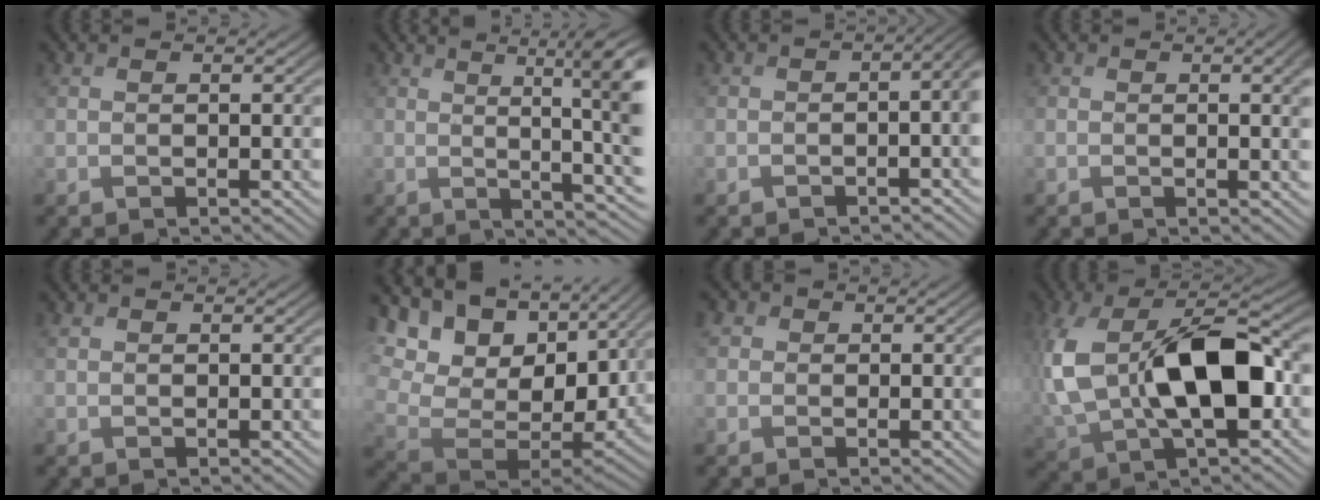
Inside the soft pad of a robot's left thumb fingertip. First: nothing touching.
{"total": 10.9, "force": [1.9, 2.4, 10.5], "torque": [-0.141, 0.010, 0.037]}
{"total": 3.0, "force": [-1.5, 0.9, 2.4], "torque": [-0.033, 0.000, -0.024]}
{"total": 3.6, "force": [0.2, 1.0, 3.5], "torque": [-0.047, -0.001, 0.003]}
{"total": 0.5, "force": [0.3, 0.4, 0.3], "torque": [-0.007, 0.000, 0.006]}
{"total": 15.4, "force": [6.1, 9.4, 10.5], "torque": [-0.232, -0.003, 0.129]}
{"total": 2.2, "force": [0.5, 2.0, 0.6], "torque": [-0.020, 0.003, 0.000]}
{"total": 14.9, "force": [0.4, 8.3, 12.4], "torque": [-0.272, -0.009, 0.019]}